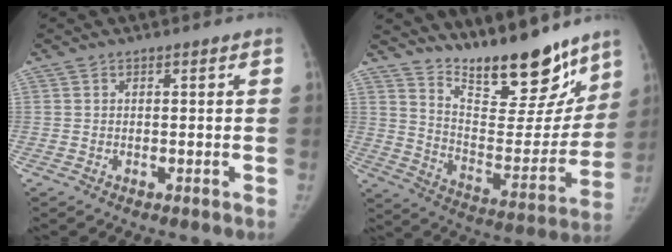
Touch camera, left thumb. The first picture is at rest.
{"total": 23.2, "force": [17.9, 7.6, 12.7], "torque": [-0.146, -0.110, 0.280]}